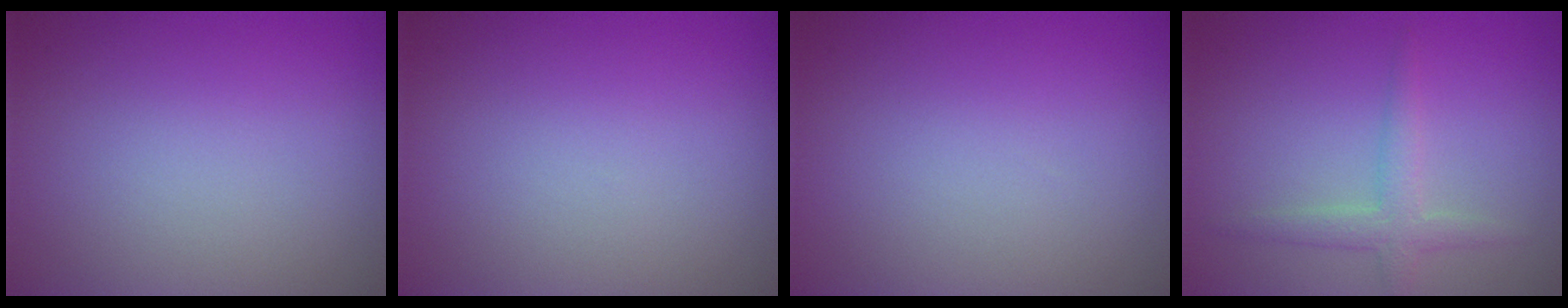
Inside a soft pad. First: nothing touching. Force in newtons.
{"total": 0.0}
{"total": 0.0}
{"total": 2.3, "press": 2.3, "slide": 0.1}